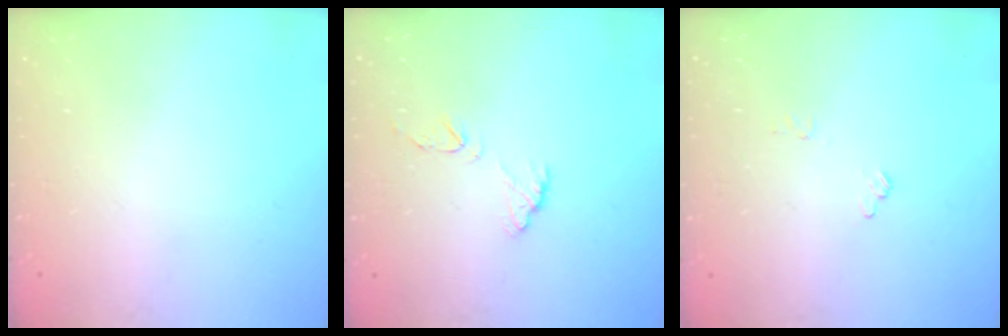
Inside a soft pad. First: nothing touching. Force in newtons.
{"total": 8.5, "press": 8.5, "slide": 0.6}
{"total": 5.8, "press": 5.8, "slide": 0.4}